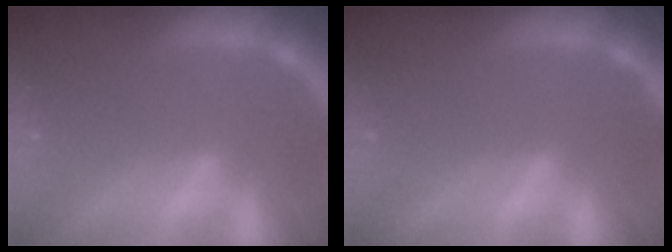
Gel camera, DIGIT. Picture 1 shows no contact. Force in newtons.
{"total": 0.0}